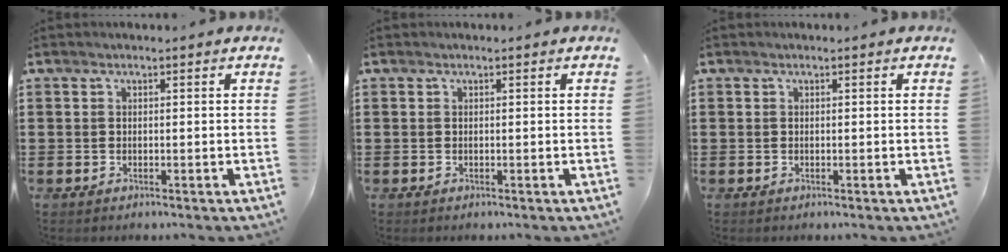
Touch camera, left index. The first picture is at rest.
{"total": 0.0}
{"total": 0.0}